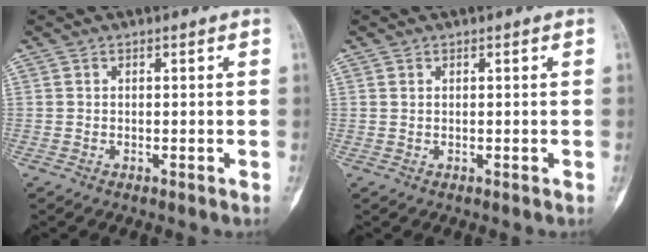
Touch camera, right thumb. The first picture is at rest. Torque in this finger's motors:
{"motor_torque": [-0.37, 0.03, 0.18, 0.00, -0.02]}